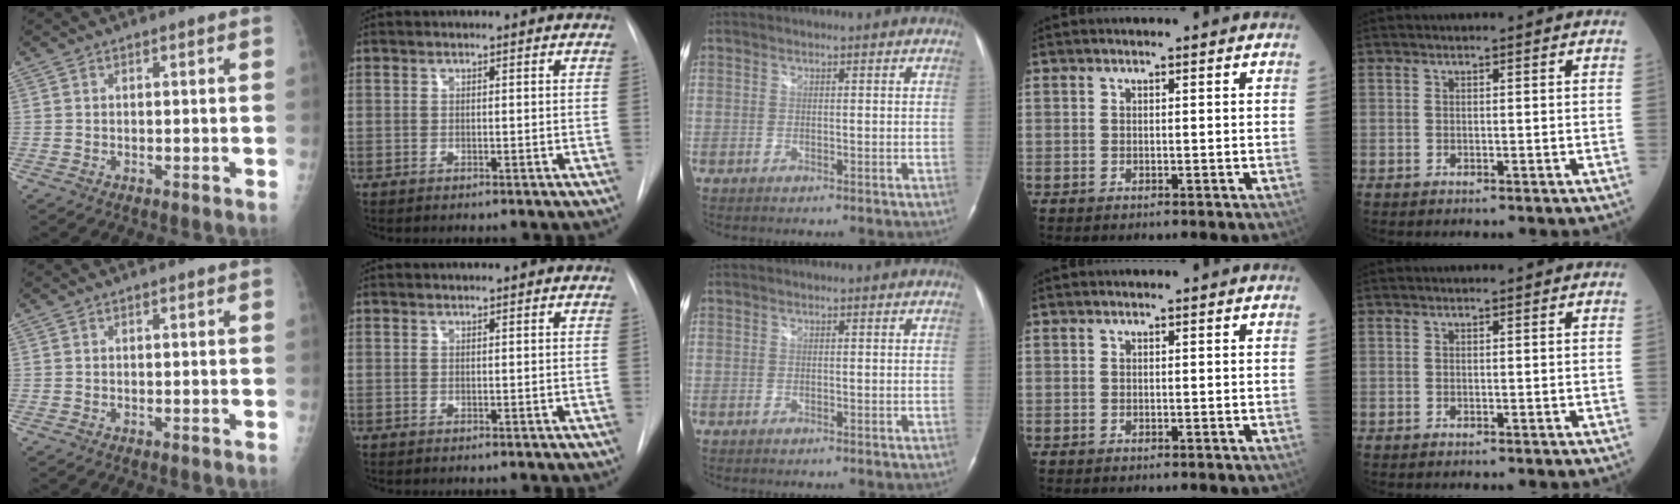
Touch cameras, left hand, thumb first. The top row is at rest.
{"index": {"total": 0.6, "force": [0.6, 0.0, 0.1], "torque": [-0.003, 0.012, 0.011]}}